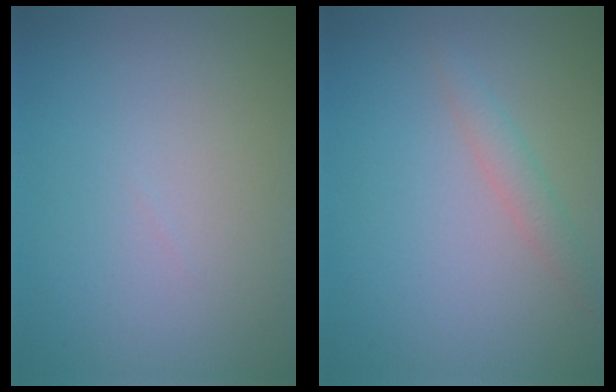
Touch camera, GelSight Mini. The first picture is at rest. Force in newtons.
{"total": 1.5, "press": 1.5, "slide": 0.1}